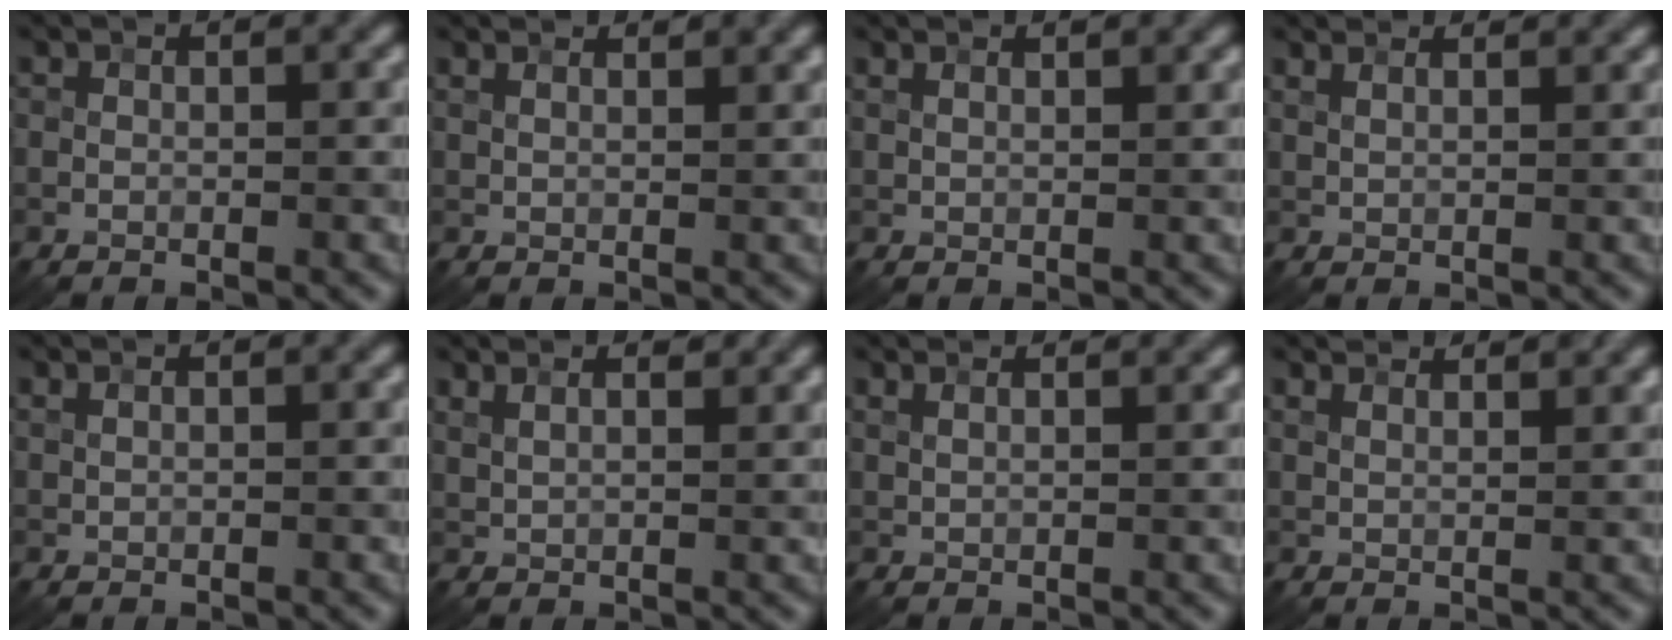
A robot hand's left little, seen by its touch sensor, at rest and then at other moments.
{"total": 4.2, "force": [3.3, 1.5, 2.1], "torque": [-0.023, 0.022, 0.030]}
{"total": 2.4, "force": [1.9, 0.8, 1.2], "torque": [-0.018, 0.006, 0.013]}
{"total": 6.3, "force": [5.1, 2.4, 2.9], "torque": [-0.055, 0.033, 0.074]}
{"total": 0.7, "force": [0.7, 0.2, 0.2], "torque": [-0.007, 0.000, 0.011]}
{"total": 4.5, "force": [3.5, 1.7, 2.3], "torque": [-0.035, 0.023, 0.039]}
{"total": 5.4, "force": [4.3, 2.1, 2.6], "torque": [-0.038, 0.033, 0.054]}
{"total": 7.3, "force": [6.1, 2.3, 3.4], "torque": [-0.055, 0.024, 0.084]}